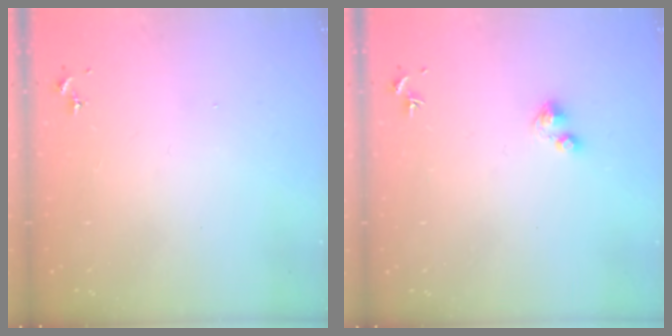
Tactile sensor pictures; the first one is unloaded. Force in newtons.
{"total": 2.6, "press": 2.6, "slide": 0.3}